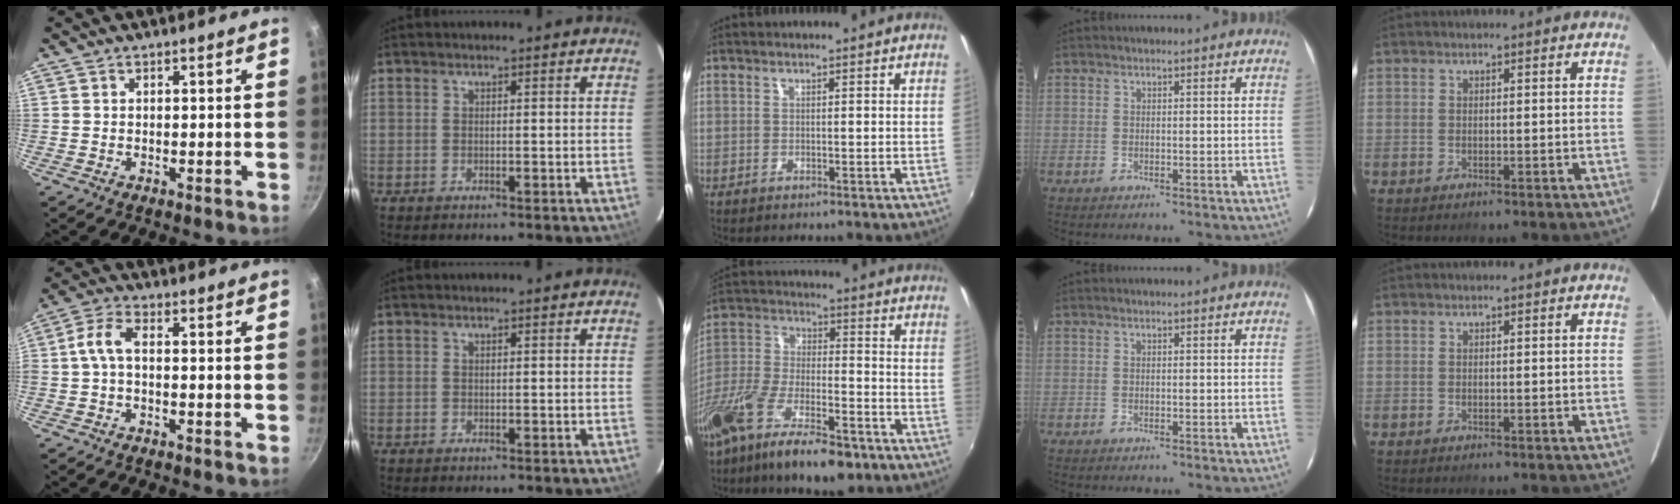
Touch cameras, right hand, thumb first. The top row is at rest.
{"thumb": {"total": 5.1, "force": [-0.5, 2.4, 4.4], "torque": [-0.104, 0.024, -0.020]}, "middle": {"total": 17.6, "force": [-11.1, 6.2, 12.1], "torque": [-0.249, -0.031, -0.203]}}